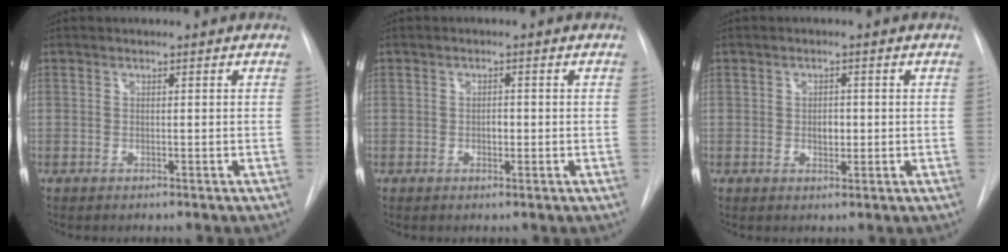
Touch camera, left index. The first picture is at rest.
{"total": 1.6, "force": [-0.9, 0.8, 1.0], "torque": [-0.014, -0.004, -0.015]}
{"total": 2.2, "force": [-0.8, 1.4, 1.5], "torque": [-0.022, -0.005, -0.011]}